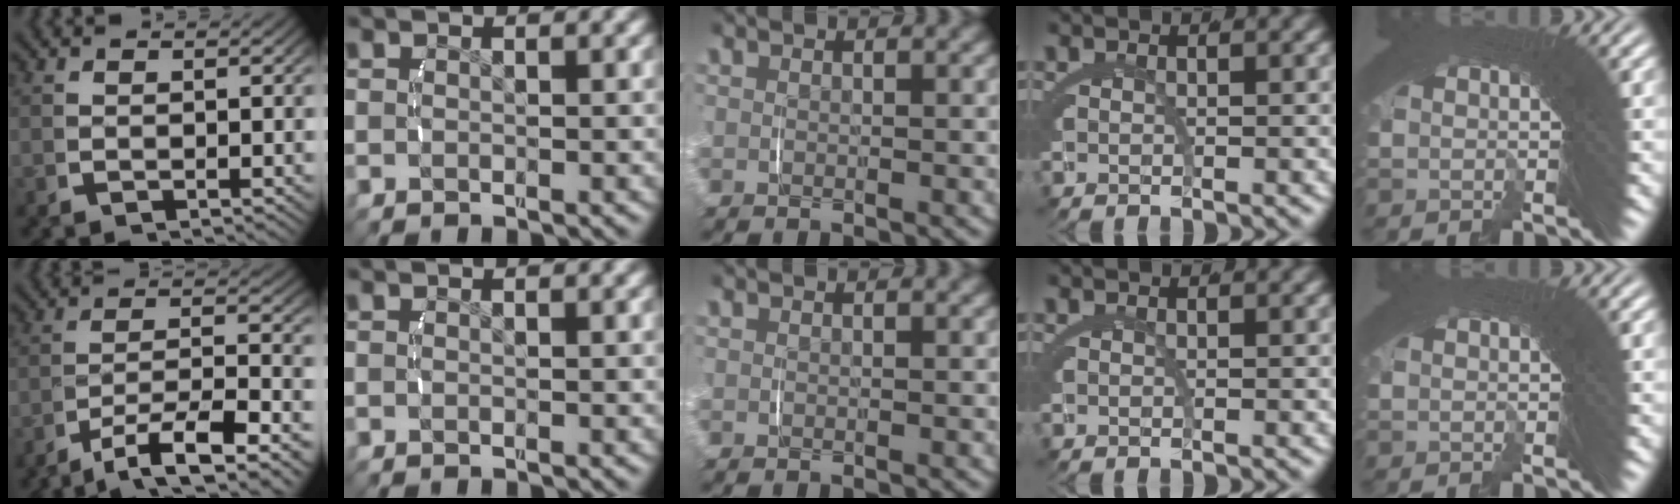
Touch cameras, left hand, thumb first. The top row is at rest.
{"thumb": {"total": 6.9, "force": [-2.7, 3.1, 5.5], "torque": [-0.093, -0.017, -0.039]}}